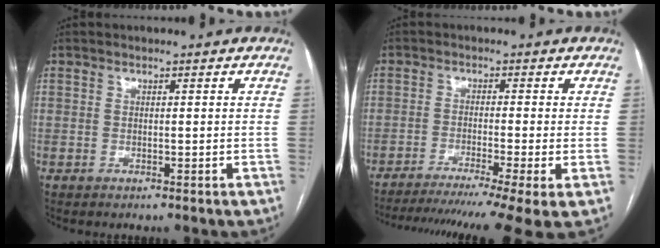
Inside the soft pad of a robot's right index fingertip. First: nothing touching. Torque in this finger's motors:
{"motor_torque": [1.49, -0.64, 0.64, 0.16]}